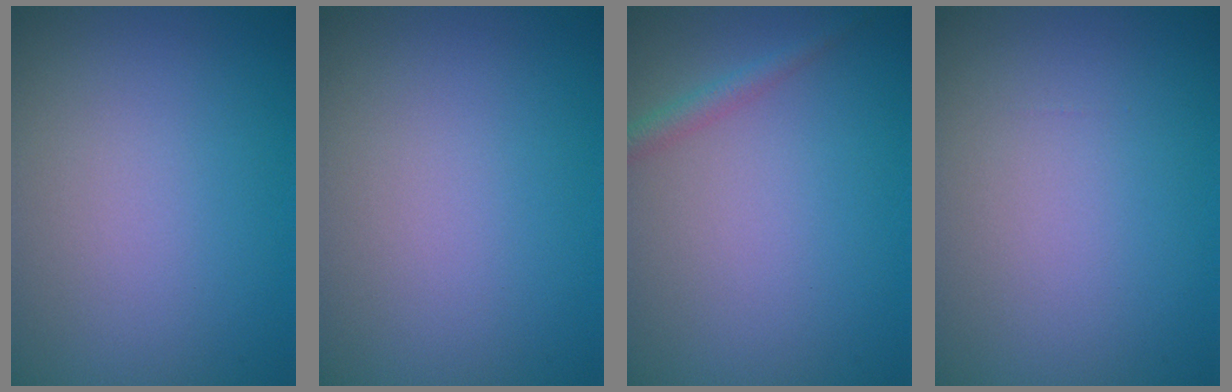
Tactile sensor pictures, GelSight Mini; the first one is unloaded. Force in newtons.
{"total": 0.0}
{"total": 1.5, "press": 1.5, "slide": 0.1}
{"total": 0.0}